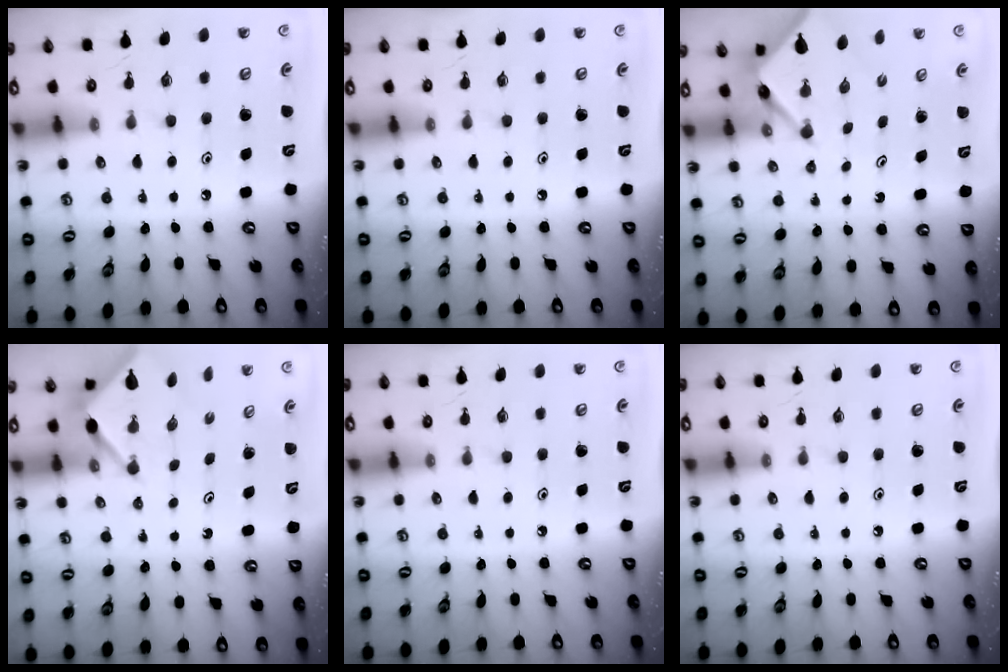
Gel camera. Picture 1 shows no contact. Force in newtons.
{"total": 0.0}
{"total": 3.4, "press": 3.4, "slide": 0.2}
{"total": 2.9, "press": 2.9, "slide": 0.3}
{"total": 0.0}
{"total": 0.0}